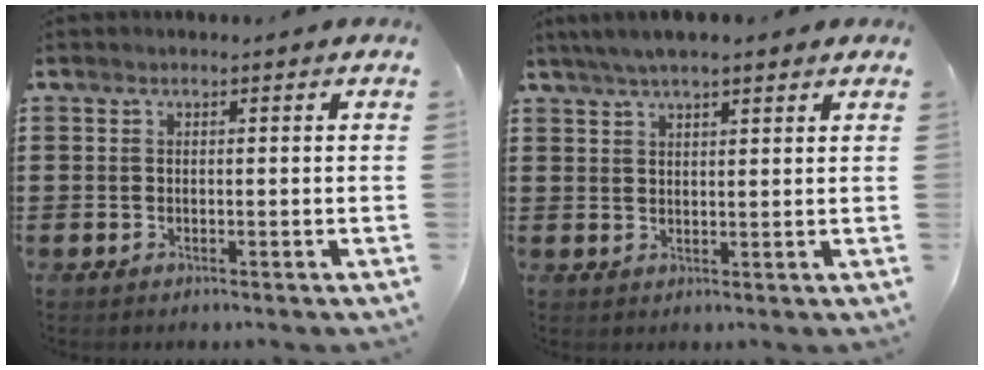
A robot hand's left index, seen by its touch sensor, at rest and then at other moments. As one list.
[{"total": 4.2, "force": [3.3, 0.8, 2.4], "torque": [-0.053, 0.003, 0.060]}]